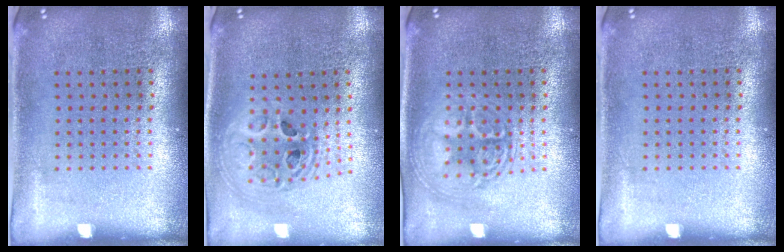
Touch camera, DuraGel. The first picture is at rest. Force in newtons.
{"total": 2.1, "press": 1.7, "slide": 1.3}
{"total": 3.0, "press": 3.0, "slide": 0.4}
{"total": 0.0}